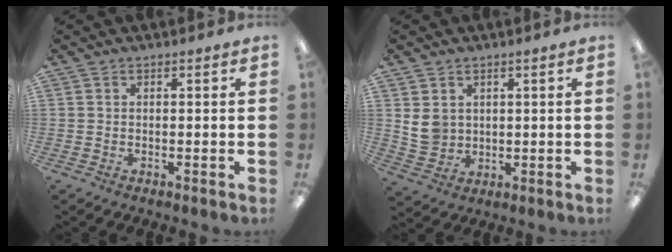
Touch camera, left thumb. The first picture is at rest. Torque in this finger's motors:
{"motor_torque": [0.82, 0.81, 0.83, -0.57, 0.02]}